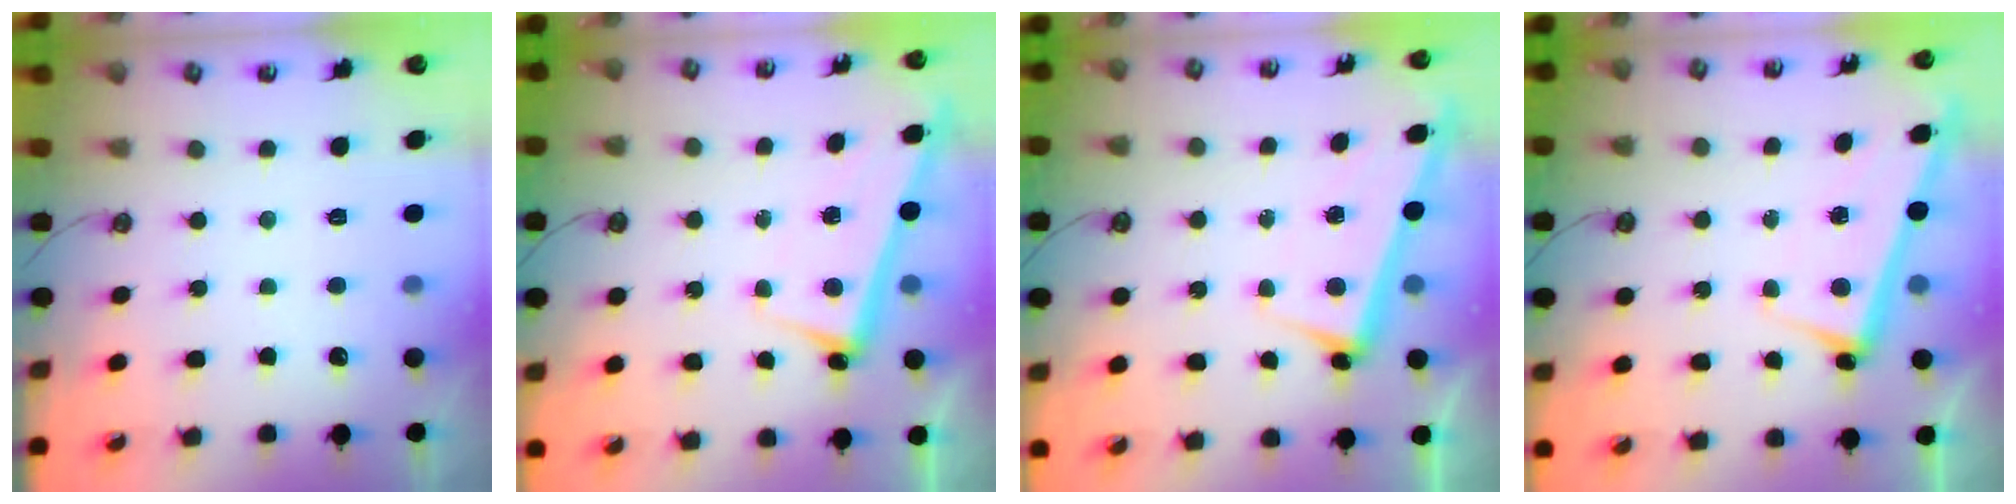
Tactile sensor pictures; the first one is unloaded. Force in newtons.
{"total": 2.7, "press": 2.5, "slide": 0.9}
{"total": 2.7, "press": 2.6, "slide": 0.7}
{"total": 2.8, "press": 2.8, "slide": 0.4}